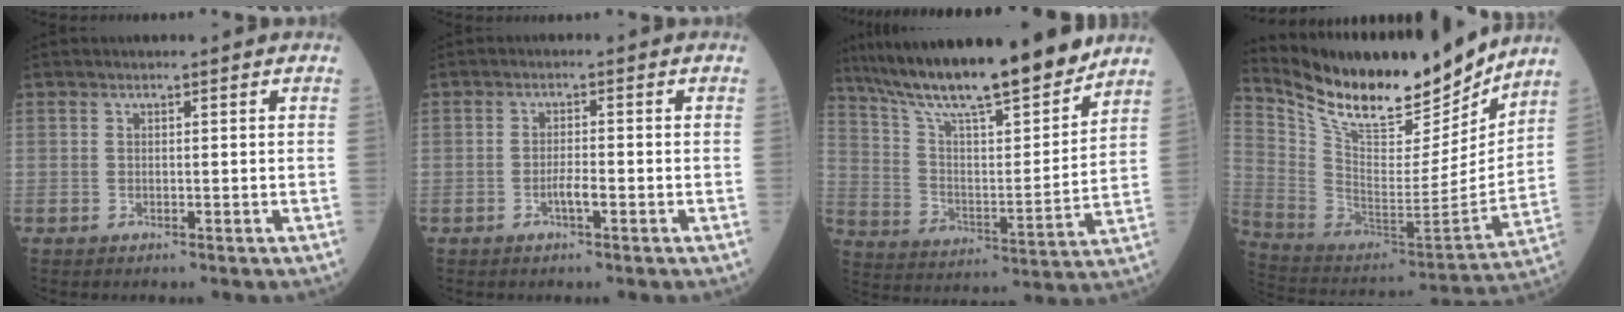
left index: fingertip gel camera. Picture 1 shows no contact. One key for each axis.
{"total": 2.1, "fx": -1.0, "fy": 0.3, "fz": 1.8, "tx": -0.032, "ty": 0.001, "tz": -0.018}
{"total": 20.3, "fx": 17.2, "fy": 1.8, "fz": 10.5, "tx": -0.179, "ty": -0.002, "tz": 0.285}
{"total": 22.5, "fx": 19.3, "fy": 5.5, "fz": 10.2, "tx": -0.194, "ty": -0.029, "tz": 0.323}